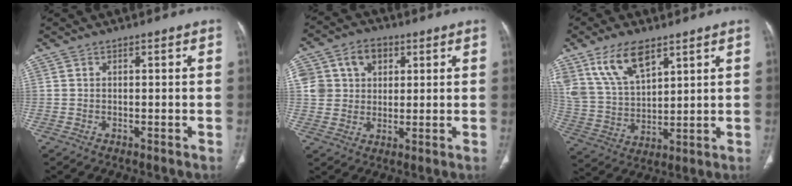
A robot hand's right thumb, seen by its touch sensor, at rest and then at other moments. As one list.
[{"total": 11.4, "force": [3.9, 9.2, 5.5], "torque": [-0.078, 0.007, 0.073]}, {"total": 13.0, "force": [8.0, 6.2, 8.2], "torque": [-0.143, -0.027, 0.167]}]